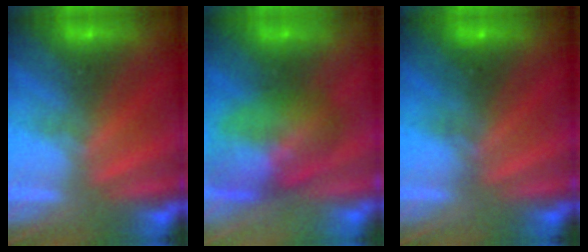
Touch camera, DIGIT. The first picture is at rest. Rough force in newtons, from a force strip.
{"total": 5.7}
{"total": 2.3}